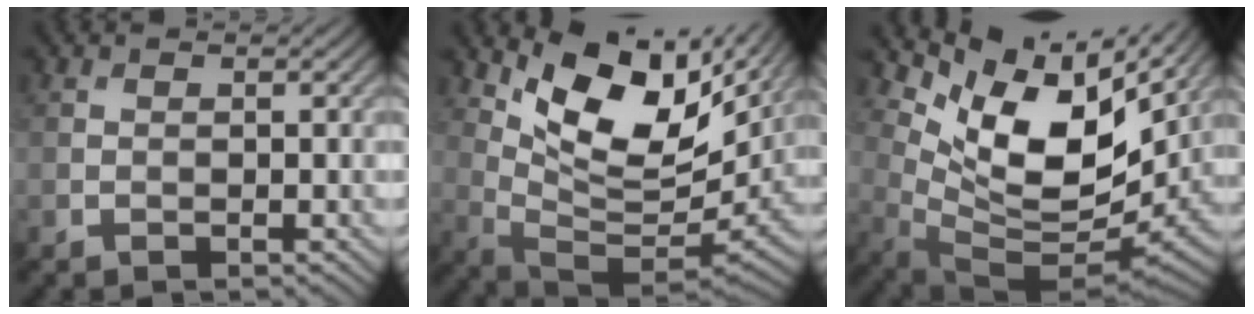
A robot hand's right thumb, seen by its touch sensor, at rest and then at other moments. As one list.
[{"total": 13.1, "force": [7.4, 5.5, 9.2], "torque": [-0.188, -0.001, 0.148]}, {"total": 12.3, "force": [6.1, 5.9, 8.9], "torque": [-0.175, -0.010, 0.121]}]